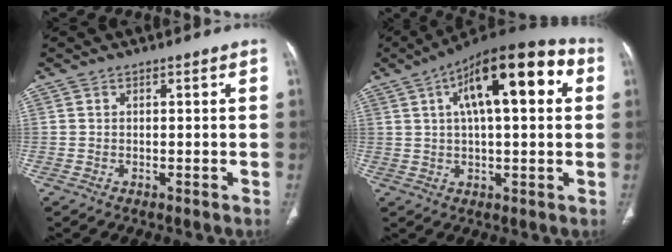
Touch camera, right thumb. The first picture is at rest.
{"total": 19.1, "force": [5.8, 7.1, 16.8], "torque": [-0.236, 0.025, 0.080]}